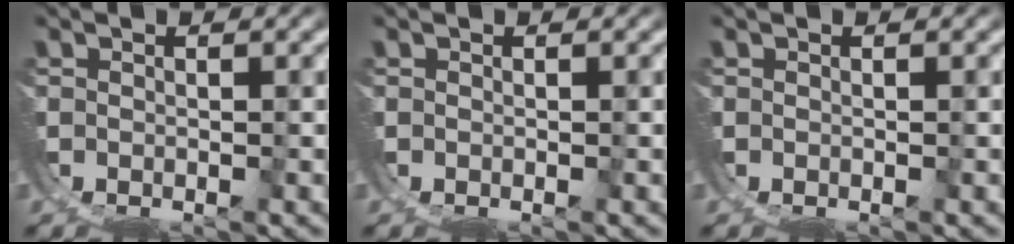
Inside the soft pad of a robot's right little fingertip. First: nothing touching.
{"total": 0.0}
{"total": 0.0}